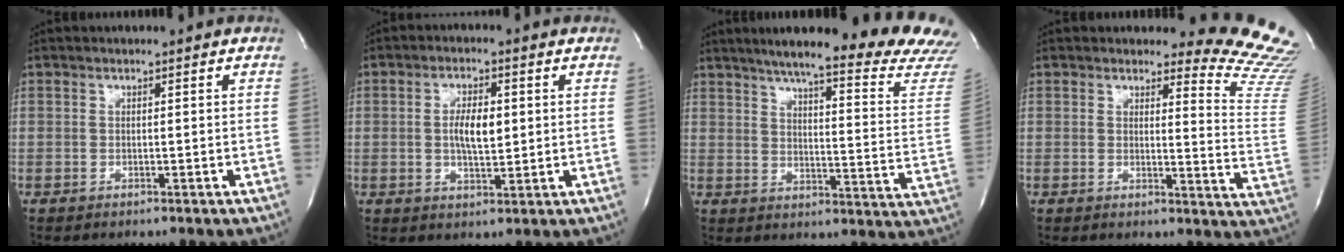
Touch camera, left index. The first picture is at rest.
{"total": 5.4, "force": [0.5, 2.0, 5.0], "torque": [-0.094, 0.002, 0.009]}
{"total": 27.3, "force": [24.0, 0.9, 13.0], "torque": [-0.177, -0.097, 0.288]}
{"total": 11.9, "force": [11.9, 0.0, 0.6], "torque": [0.018, -0.155, 0.097]}